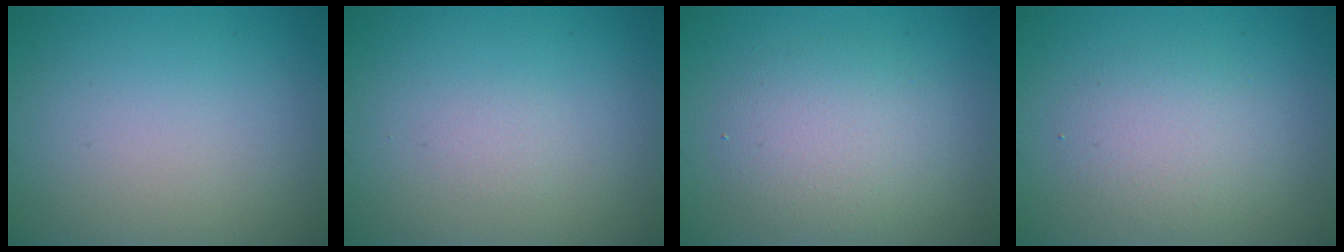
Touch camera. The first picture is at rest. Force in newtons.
{"total": 0.6, "press": 0.6, "slide": 0.0}
{"total": 3.6, "press": 3.6, "slide": 0.2}
{"total": 2.8, "press": 2.8, "slide": 0.2}